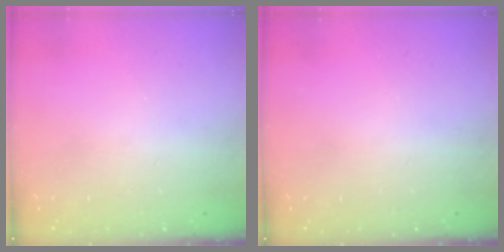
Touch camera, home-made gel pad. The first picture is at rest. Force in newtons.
{"total": 0.0}